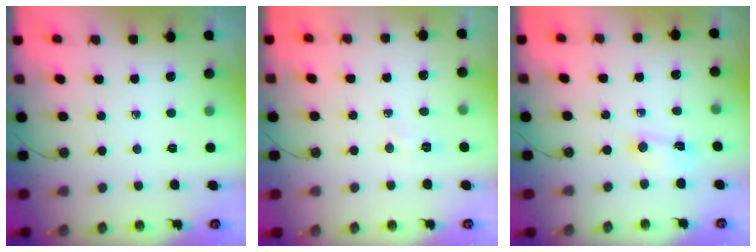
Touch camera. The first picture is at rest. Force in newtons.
{"total": 5.3, "press": 5.2, "slide": 0.7}
{"total": 3.5, "press": 3.4, "slide": 0.6}